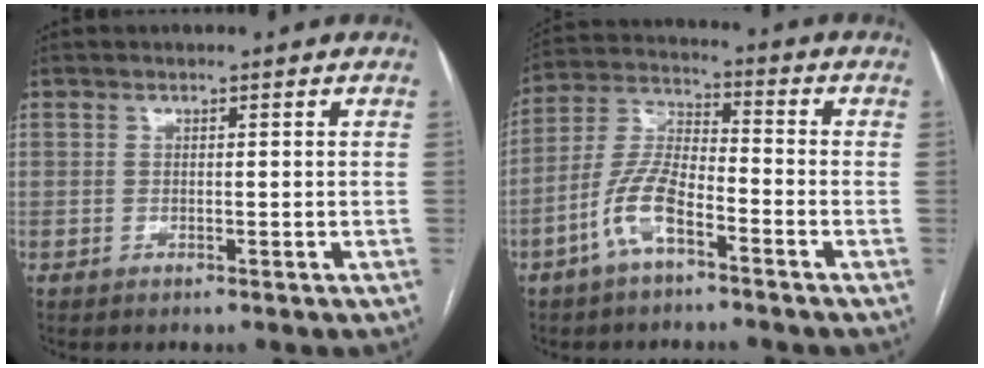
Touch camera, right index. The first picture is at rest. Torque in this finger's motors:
{"motor_torque": [0.35, -0.23, 0.41, 0.10]}